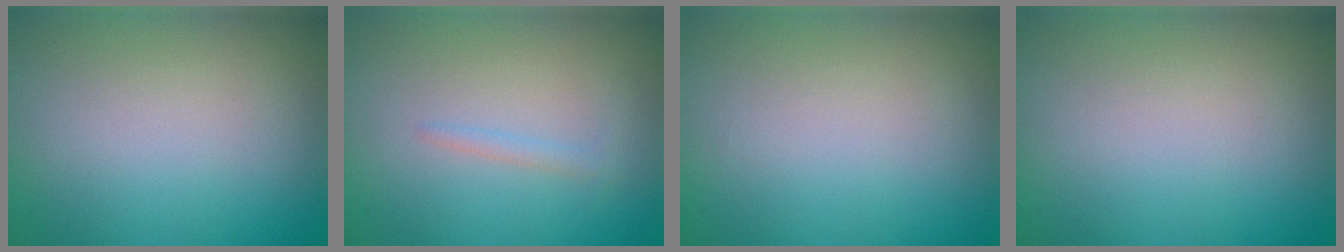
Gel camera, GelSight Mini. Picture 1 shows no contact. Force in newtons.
{"total": 0.9, "press": 0.9, "slide": 0.1}
{"total": 0.0}
{"total": 0.0}